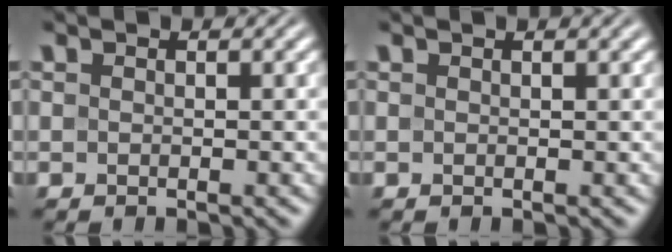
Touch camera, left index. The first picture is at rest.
{"total": 0.9, "force": [0.5, 0.3, 0.8], "torque": [-0.008, 0.008, 0.004]}